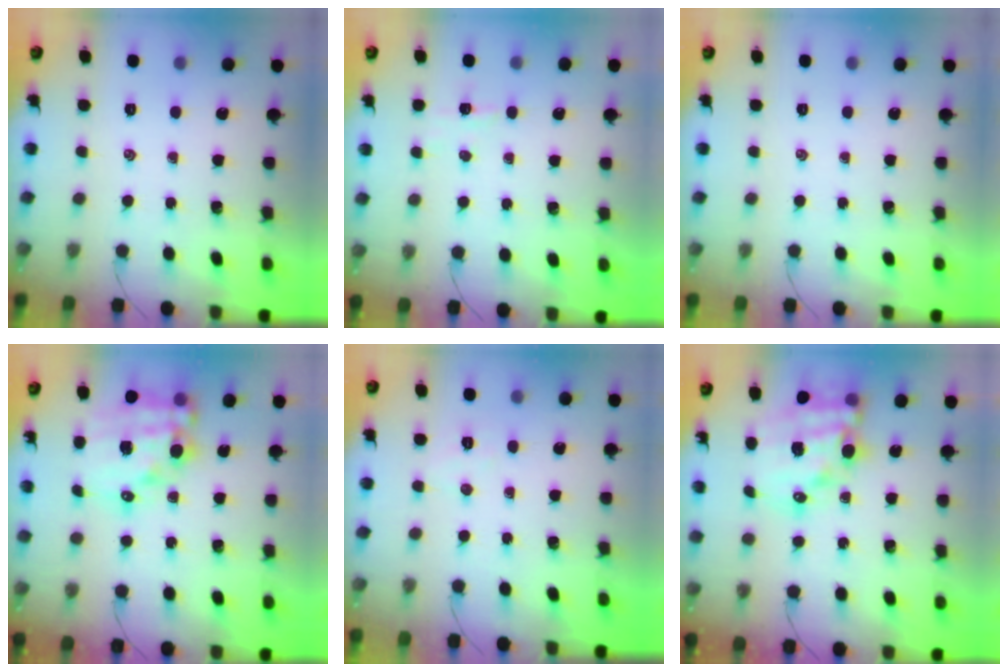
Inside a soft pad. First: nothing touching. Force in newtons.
{"total": 2.6, "press": 2.5, "slide": 0.9}
{"total": 0.0}
{"total": 15.7, "press": 15.3, "slide": 3.5}
{"total": 4.5, "press": 4.4, "slide": 1.0}
{"total": 17.1, "press": 16.7, "slide": 3.7}